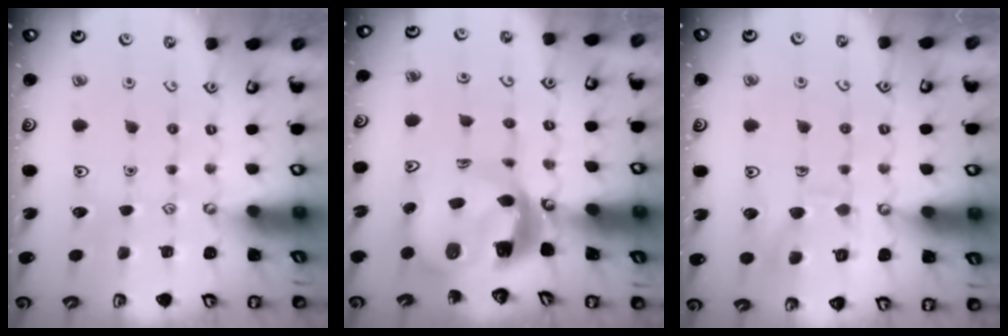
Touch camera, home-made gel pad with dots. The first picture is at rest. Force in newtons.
{"total": 8.7, "press": 8.5, "slide": 1.4}
{"total": 9.6, "press": 9.6, "slide": 0.1}